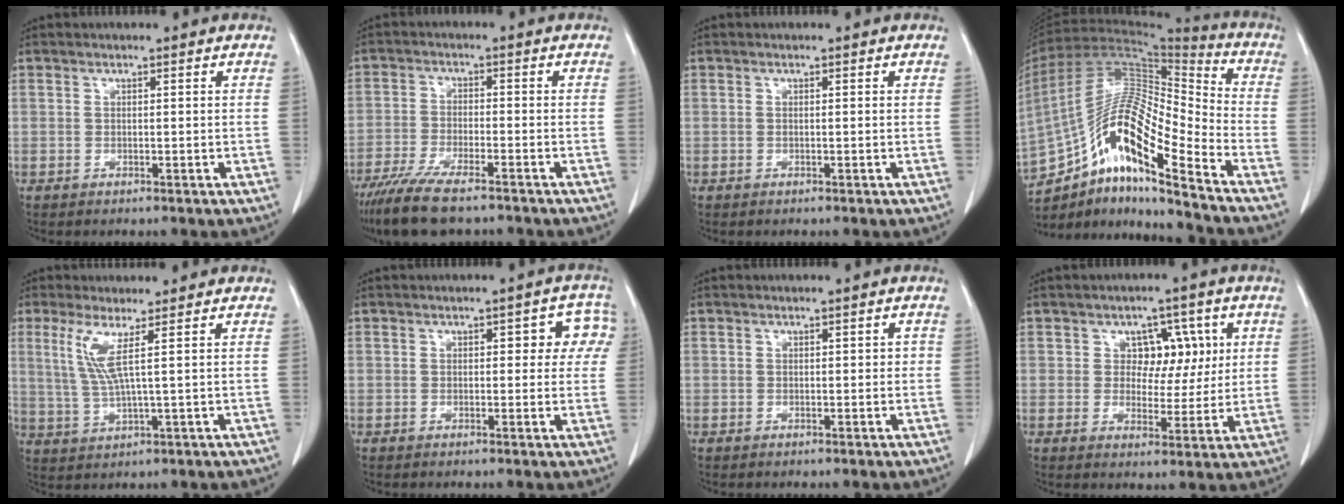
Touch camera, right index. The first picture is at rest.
{"total": 10.9, "force": [-8.6, 2.0, 6.3], "torque": [-0.109, -0.025, -0.142]}
{"total": 0.0}
{"total": 18.6, "force": [-11.3, 2.8, 14.5], "torque": [-0.284, 0.024, -0.199]}
{"total": 5.1, "force": [1.8, -0.6, 4.7], "torque": [-0.109, 0.000, 0.044]}
{"total": 5.3, "force": [1.3, 2.8, 4.2], "torque": [-0.027, 0.025, 0.011]}
{"total": 0.8, "force": [0.0, 0.6, 0.6], "torque": [-0.005, 0.008, 0.001]}
{"total": 6.0, "force": [1.7, 4.8, 3.2], "torque": [-0.026, 0.014, 0.027]}